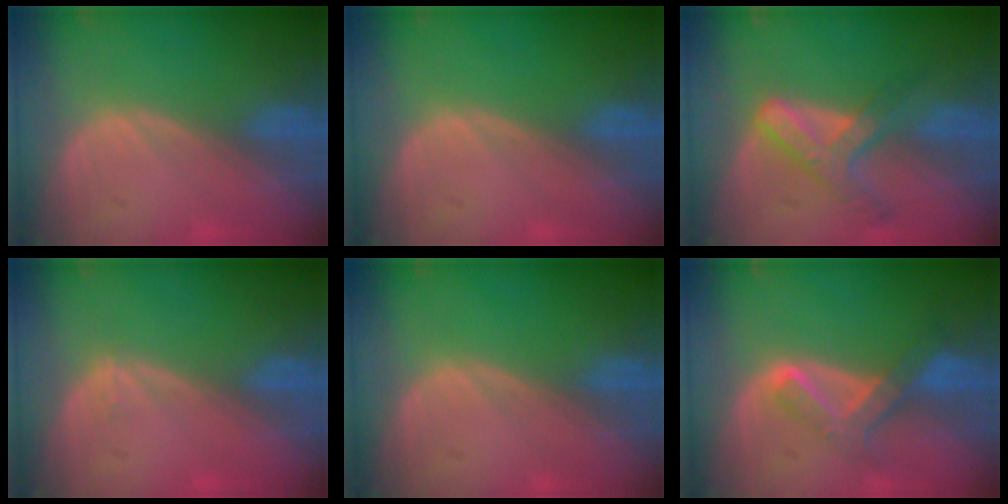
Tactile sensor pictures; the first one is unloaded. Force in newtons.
{"total": 0.0}
{"total": 7.0, "press": 5.9, "slide": 3.7}
{"total": 0.6, "press": 0.4, "slide": 0.5}
{"total": 0.0}
{"total": 6.8, "press": 5.8, "slide": 3.5}